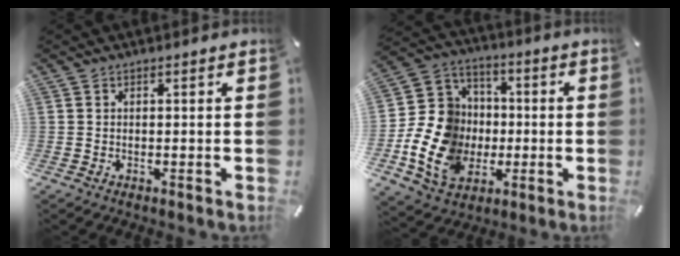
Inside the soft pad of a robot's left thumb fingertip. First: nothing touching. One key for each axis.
{"total": 18.2, "fx": -4.2, "fy": 15.5, "fz": 8.5, "tx": -0.188, "ty": 0.021, "tz": -0.071}